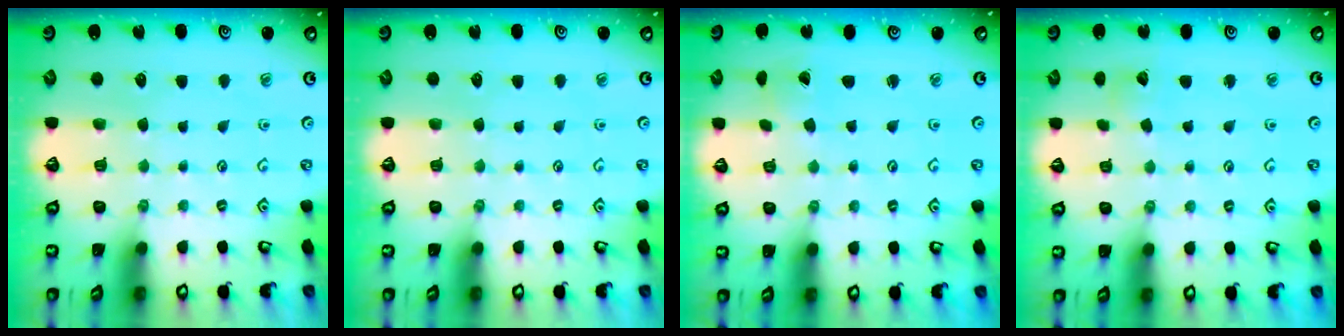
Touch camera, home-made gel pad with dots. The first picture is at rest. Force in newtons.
{"total": 0.0}
{"total": 0.7, "press": 0.7, "slide": 0.0}
{"total": 3.0, "press": 3.0, "slide": 0.4}